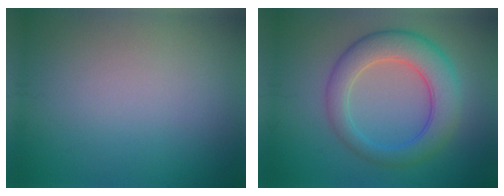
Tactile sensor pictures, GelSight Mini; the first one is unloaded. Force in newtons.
{"total": 6.3, "press": 6.3, "slide": 0.2}